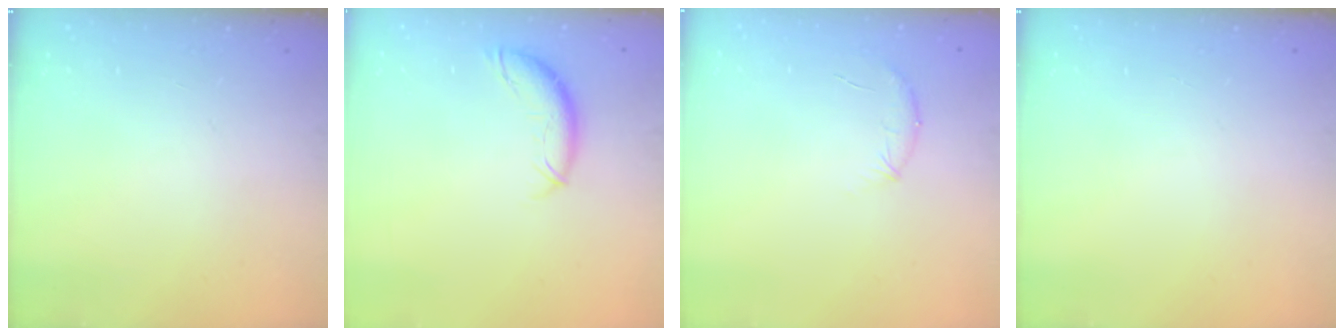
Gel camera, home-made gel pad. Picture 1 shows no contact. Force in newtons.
{"total": 8.2, "press": 8.2, "slide": 0.7}
{"total": 8.3, "press": 8.1, "slide": 1.7}
{"total": 0.0}